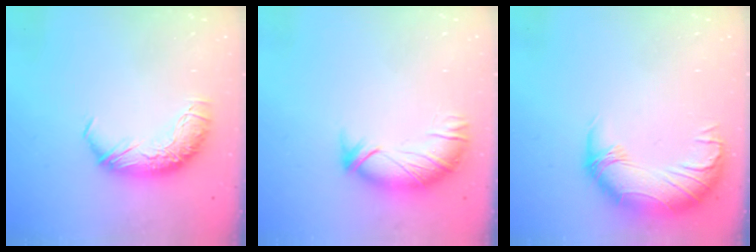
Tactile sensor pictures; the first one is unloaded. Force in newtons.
{"total": 3.4, "press": 3.1, "slide": 1.3}
{"total": 2.4, "press": 0.8, "slide": 2.3}